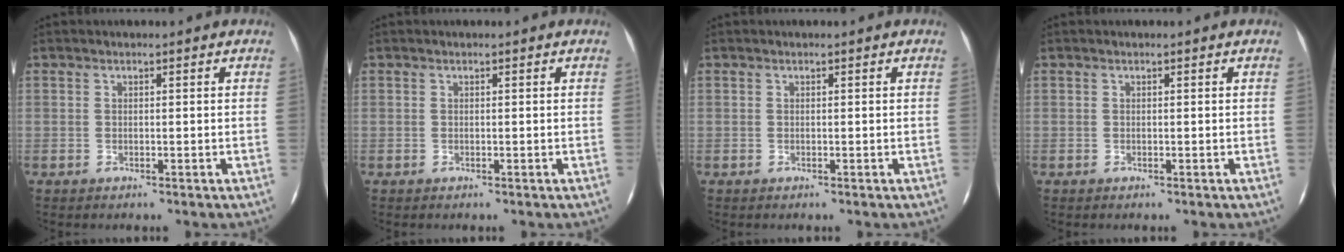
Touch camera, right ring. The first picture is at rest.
{"total": 0.0}
{"total": 0.0}
{"total": 0.0}